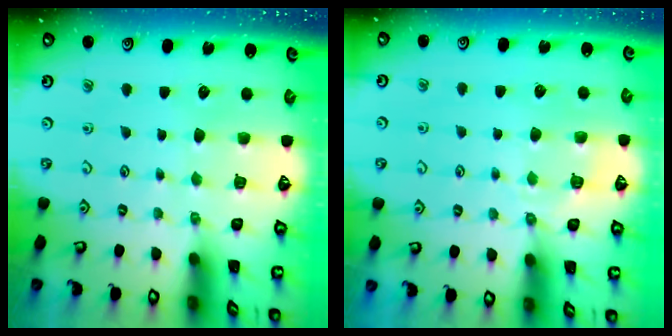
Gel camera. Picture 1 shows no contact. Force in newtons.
{"total": 3.0, "press": 2.9, "slide": 0.7}